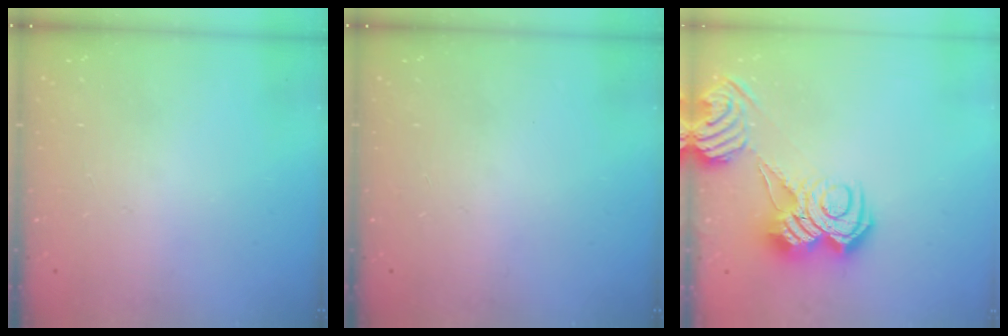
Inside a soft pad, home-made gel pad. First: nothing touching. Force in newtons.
{"total": 0.0}
{"total": 10.5, "press": 10.4, "slide": 0.9}